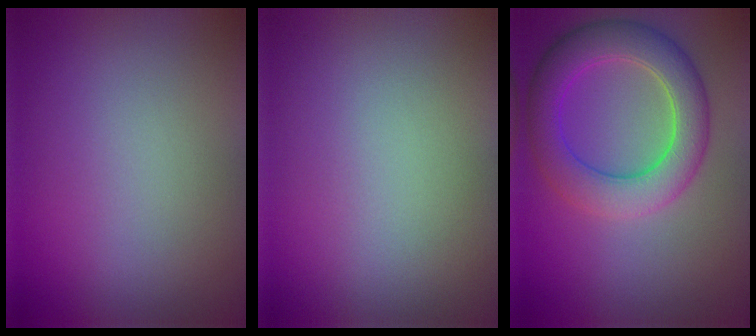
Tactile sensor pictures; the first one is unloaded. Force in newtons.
{"total": 0.0}
{"total": 6.1, "press": 6.1, "slide": 0.2}